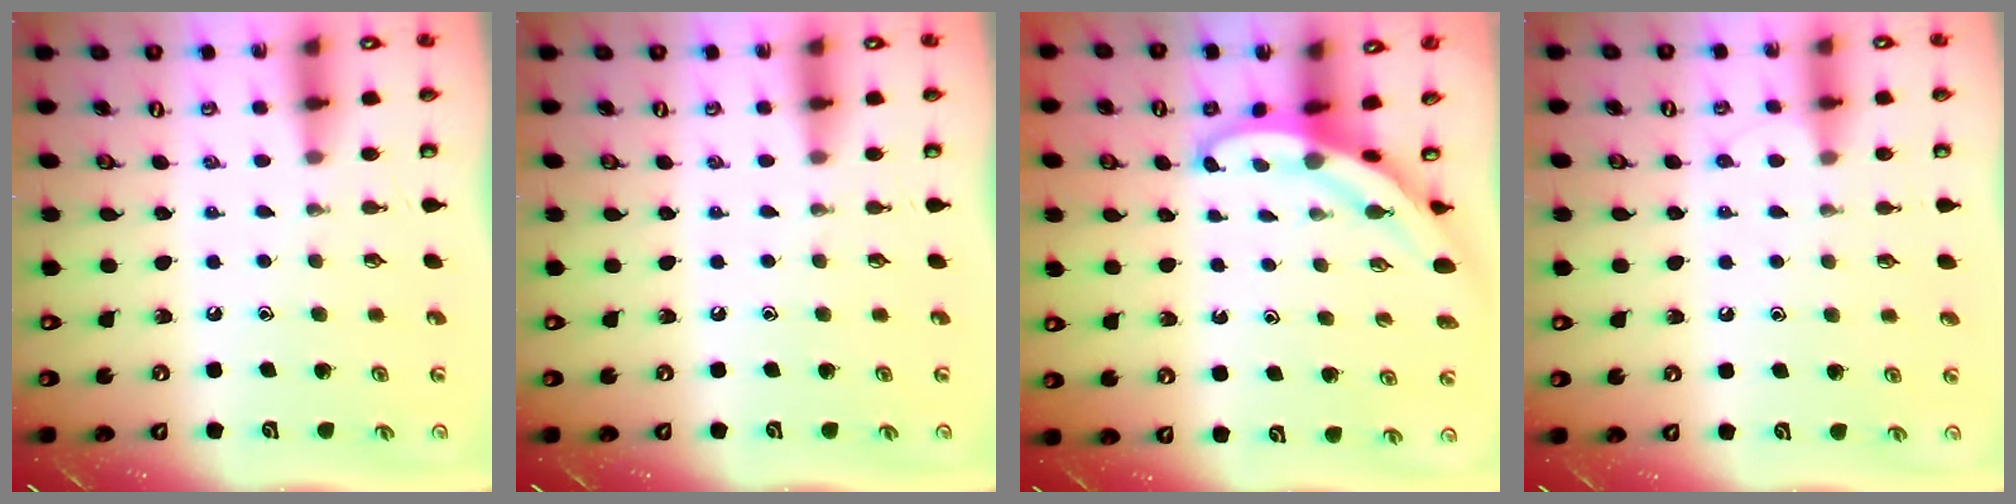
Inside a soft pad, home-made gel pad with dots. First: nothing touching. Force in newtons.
{"total": 0.0}
{"total": 4.0, "press": 4.0, "slide": 0.1}
{"total": 5.0, "press": 5.0, "slide": 0.6}